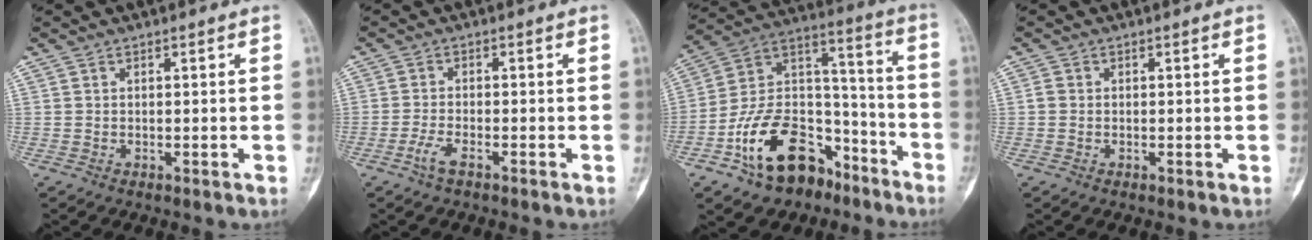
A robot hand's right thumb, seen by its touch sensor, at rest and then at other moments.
{"total": 2.9, "force": [-1.8, 0.7, 2.1], "torque": [-0.050, 0.010, -0.038]}
{"total": 21.0, "force": [-12.0, 12.8, 11.6], "torque": [-0.164, 0.101, -0.200]}
{"total": 1.1, "force": [-0.1, 0.9, 0.5], "torque": [-0.007, 0.002, -0.003]}